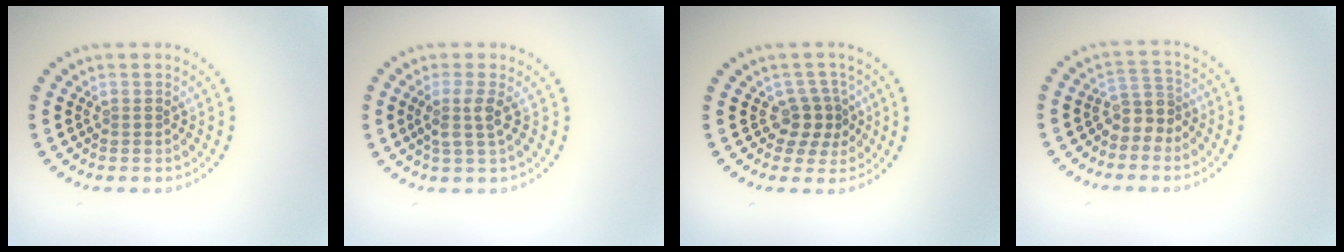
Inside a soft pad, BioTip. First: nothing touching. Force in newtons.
{"total": 2.2, "press": 1.8, "slide": 1.2}
{"total": 2.7, "press": 2.1, "slide": 1.7}
{"total": 2.5, "press": 2.0, "slide": 1.5}